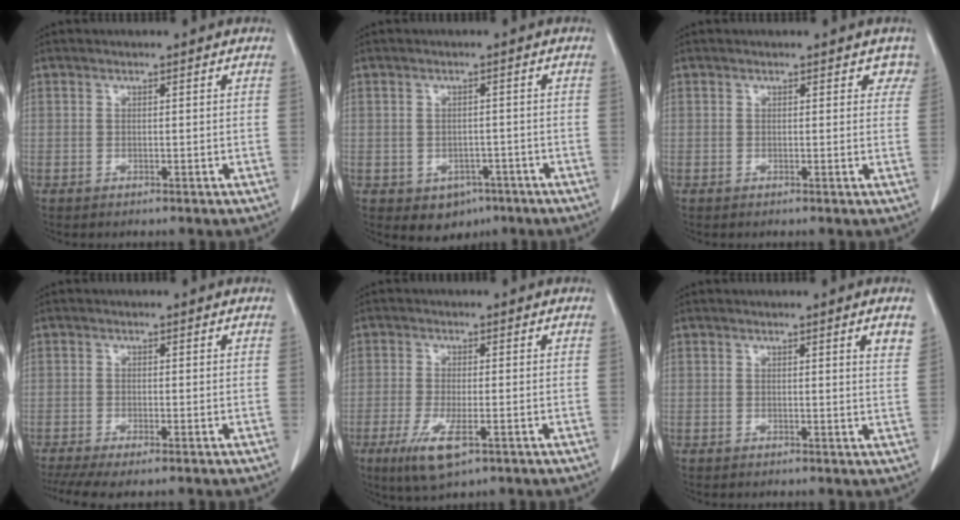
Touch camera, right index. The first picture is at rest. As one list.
[{"total": 3.2, "force": [-1.6, 2.6, 1.2], "torque": [-0.011, 0.004, -0.011]}, {"total": 2.5, "force": [1.9, 1.6, 0.6], "torque": [0.020, -0.002, 0.002]}, {"total": 5.4, "force": [-3.8, 1.0, 3.6], "torque": [-0.062, -0.009, -0.067]}, {"total": 6.7, "force": [-3.2, 1.6, 5.6], "torque": [-0.114, -0.019, -0.053]}, {"total": 2.7, "force": [1.5, -0.1, 2.2], "torque": [-0.030, -0.008, 0.014]}]